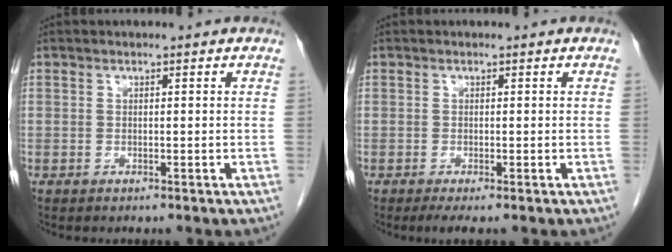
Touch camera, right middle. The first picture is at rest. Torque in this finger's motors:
{"motor_torque": [0.37, -0.19, -0.01, 0.02]}